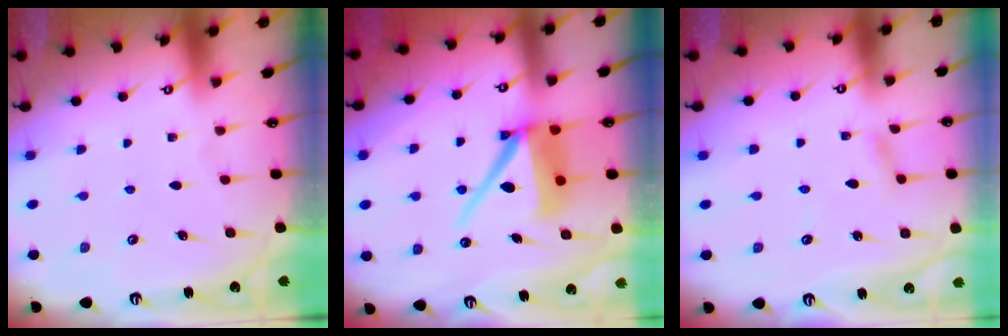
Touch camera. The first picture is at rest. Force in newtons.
{"total": 11.1, "press": 11.0, "slide": 1.3}
{"total": 1.6, "press": 1.5, "slide": 0.1}